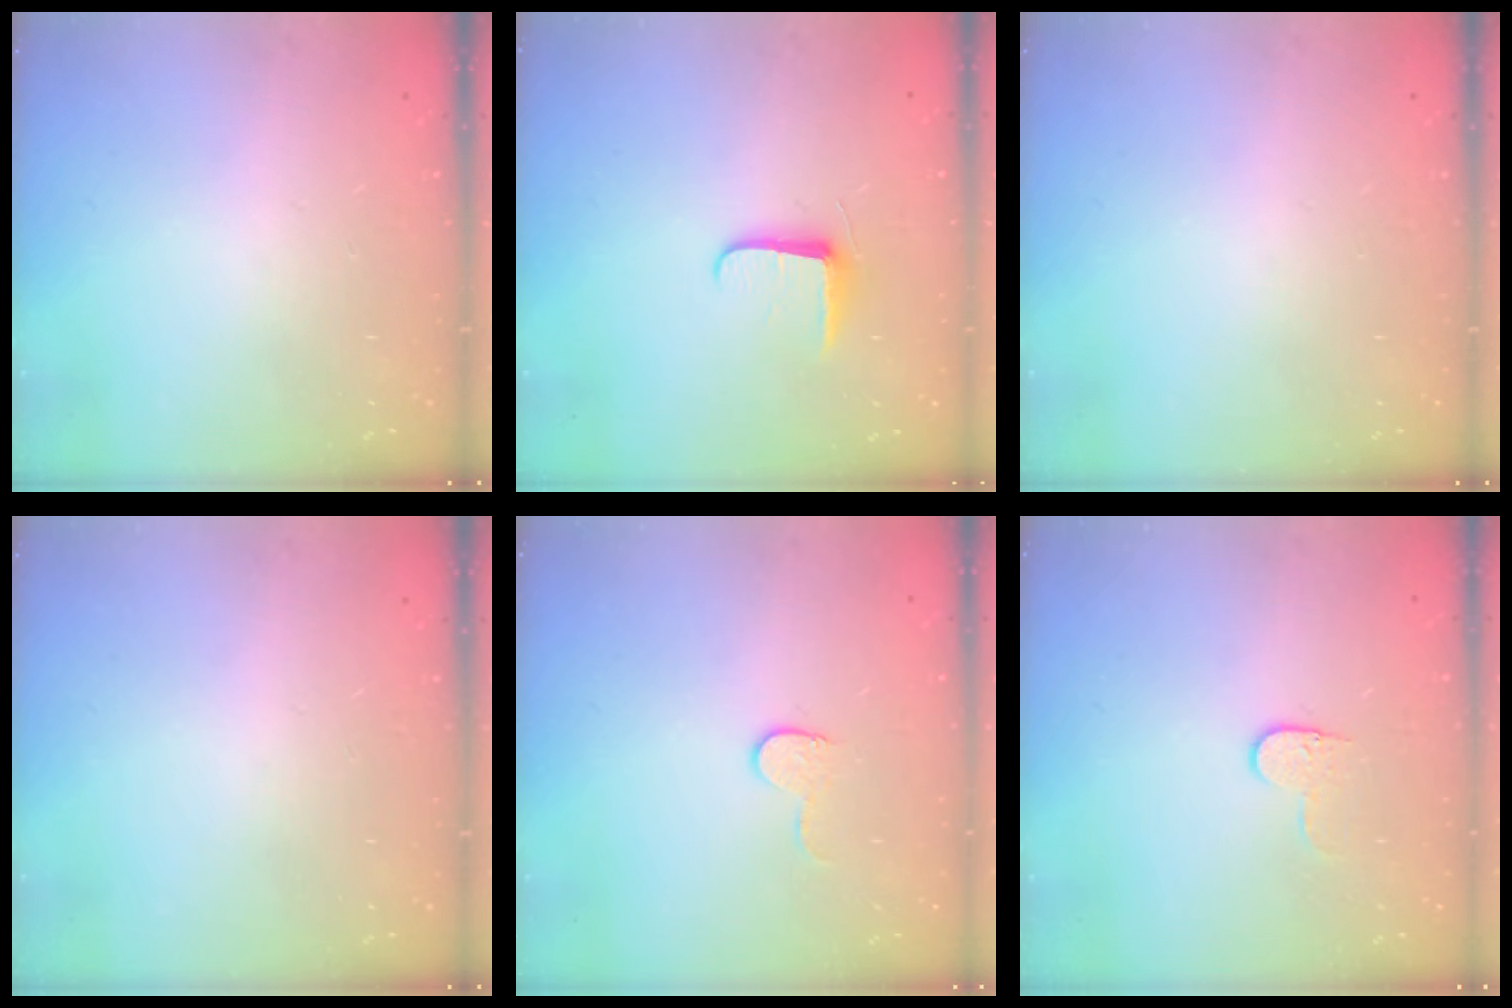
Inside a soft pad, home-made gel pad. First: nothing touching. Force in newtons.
{"total": 6.8, "press": 6.7, "slide": 0.9}
{"total": 0.0}
{"total": 0.0}
{"total": 4.4, "press": 4.4, "slide": 0.4}
{"total": 5.3, "press": 5.2, "slide": 0.5}